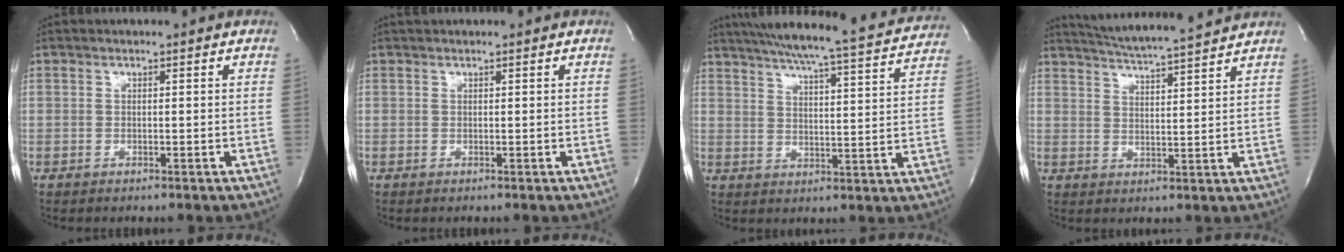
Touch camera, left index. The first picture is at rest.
{"total": 0.7, "force": [0.6, 0.0, 0.2], "torque": [-0.005, 0.014, 0.015]}
{"total": 23.1, "force": [21.3, 0.8, 9.1], "torque": [-0.151, -0.033, 0.270]}
{"total": 11.8, "force": [10.9, -0.6, 4.4], "torque": [-0.082, 0.005, 0.161]}